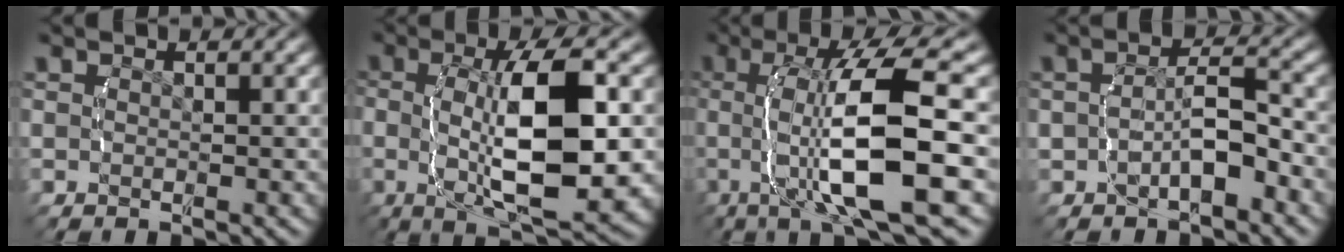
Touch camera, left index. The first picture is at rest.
{"total": 10.9, "force": [-0.5, 4.4, 10.0], "torque": [-0.173, -0.009, 0.005]}
{"total": 10.5, "force": [-0.7, 3.5, 9.9], "torque": [-0.169, 0.007, -0.001]}
{"total": 3.7, "force": [-1.9, 1.6, 2.7], "torque": [-0.054, 0.001, -0.027]}